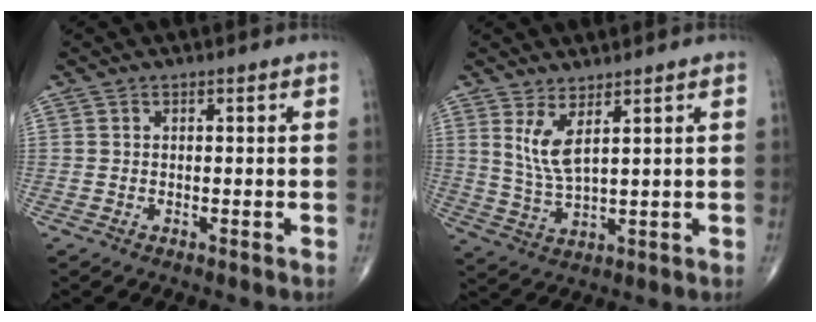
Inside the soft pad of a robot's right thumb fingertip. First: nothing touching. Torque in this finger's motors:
{"motor_torque": [-0.11, 0.43, 0.16, 0.18, 0.13]}